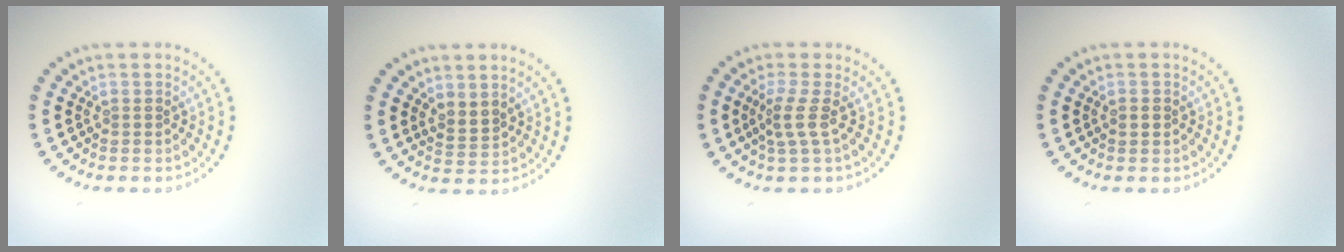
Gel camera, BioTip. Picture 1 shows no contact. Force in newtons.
{"total": 1.6, "press": 1.3, "slide": 1.0}
{"total": 2.0, "press": 1.3, "slide": 1.5}
{"total": 1.0, "press": 1.0, "slide": 0.1}